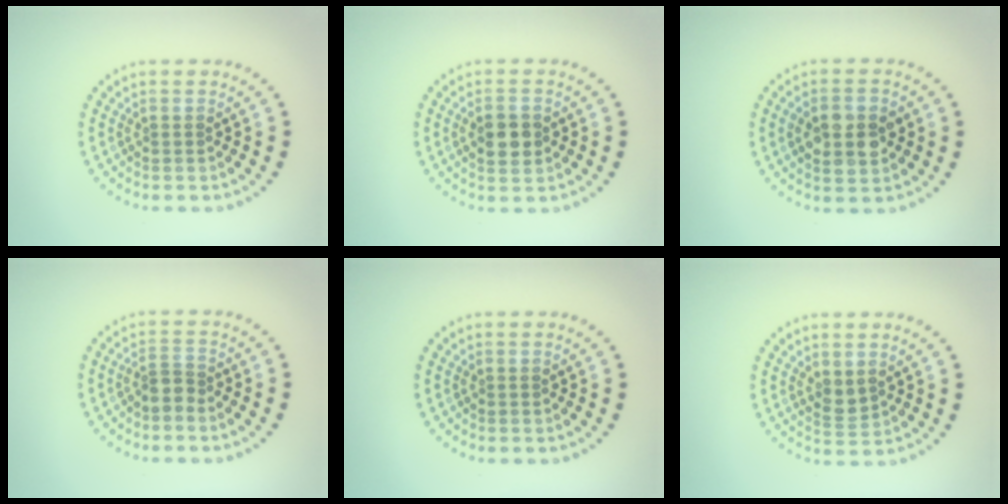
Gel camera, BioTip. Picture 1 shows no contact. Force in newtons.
{"total": 3.0, "press": 3.0, "slide": 0.1}
{"total": 4.5, "press": 4.5, "slide": 0.1}
{"total": 1.4, "press": 1.0, "slide": 1.0}
{"total": 0.0}
{"total": 1.6, "press": 1.4, "slide": 0.7}